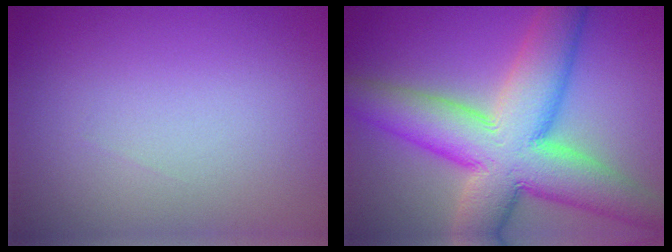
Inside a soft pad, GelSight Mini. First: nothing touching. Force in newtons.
{"total": 12.3, "press": 12.3, "slide": 0.5}